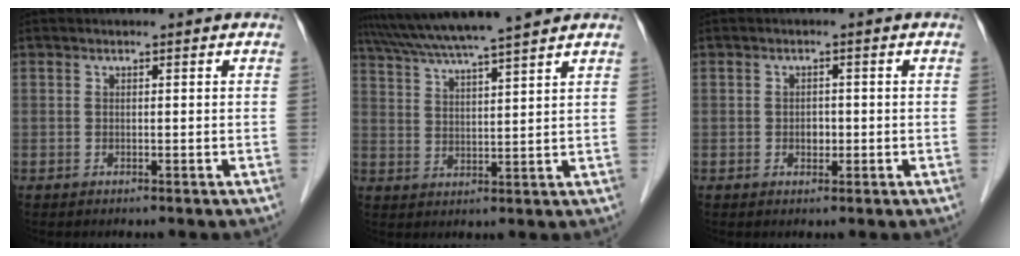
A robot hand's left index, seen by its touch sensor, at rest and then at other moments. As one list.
[{"total": 13.2, "force": [11.5, -1.0, 6.3], "torque": [-0.116, 0.021, 0.179]}, {"total": 1.6, "force": [-0.4, 1.2, 1.0], "torque": [-0.015, 0.000, -0.004]}]